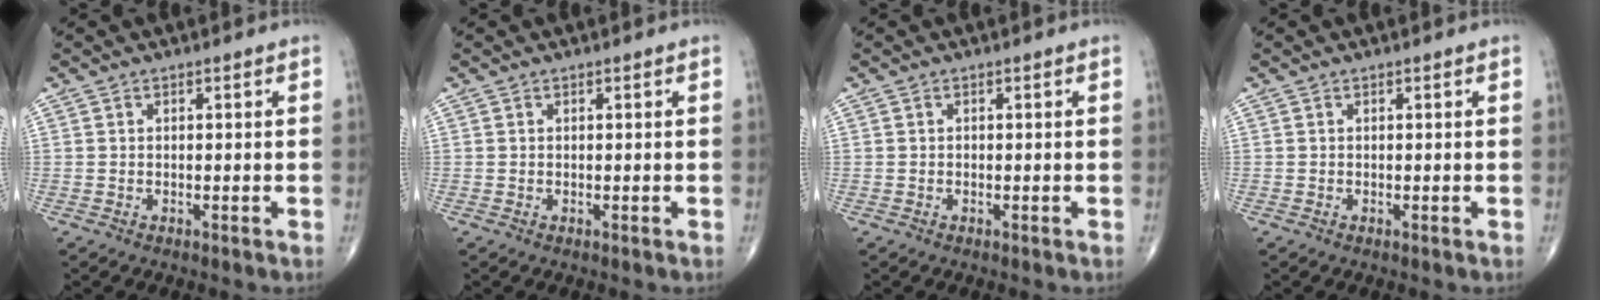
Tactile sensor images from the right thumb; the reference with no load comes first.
{"total": 0.0}
{"total": 0.0}
{"total": 0.0}